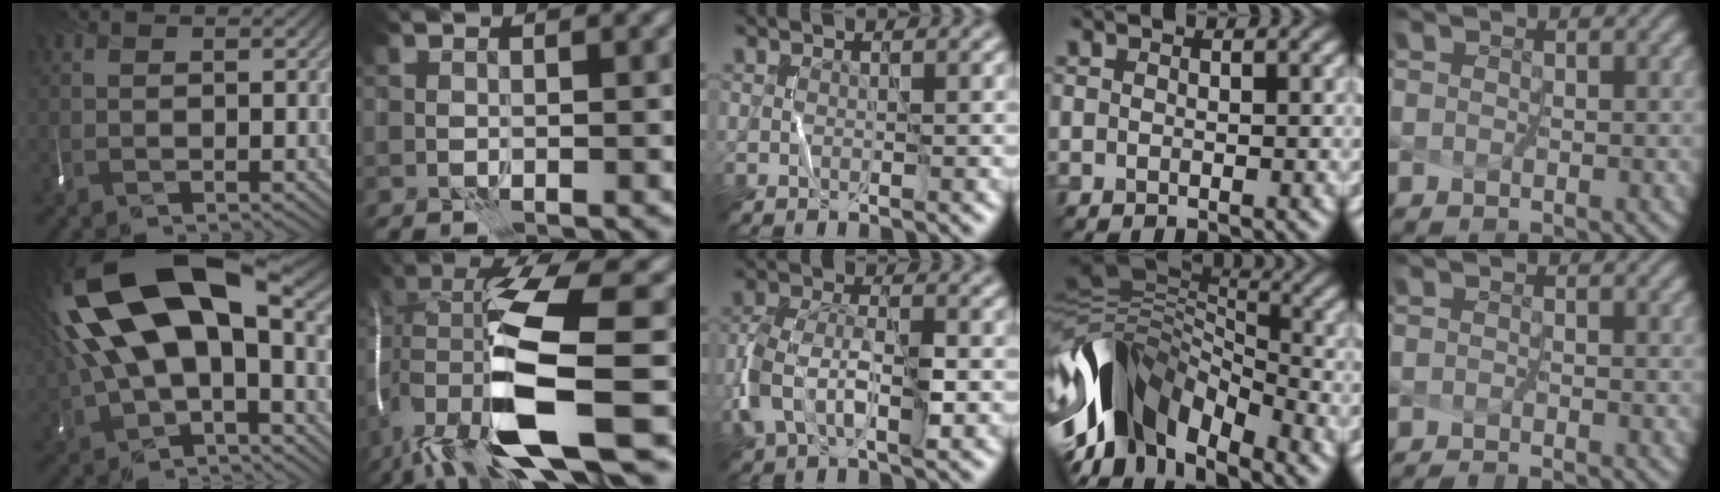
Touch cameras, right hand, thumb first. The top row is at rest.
{"thumb": {"total": 17.0, "force": [2.3, 8.2, 14.7], "torque": [-0.304, 0.002, 0.043]}, "index": {"total": 14.9, "force": [-3.3, 4.2, 14.0], "torque": [-0.277, -0.013, -0.051]}, "middle": {"total": 5.0, "force": [-1.7, 2.8, 3.7], "torque": [-0.085, 0.003, -0.036]}, "ring": {"total": 11.5, "force": [-5.4, 6.6, 7.7], "torque": [-0.145, 0.010, -0.110]}, "little": {"total": 1.5, "force": [-1.3, -0.6, 0.0], "torque": [-0.010, -0.010, -0.026]}}